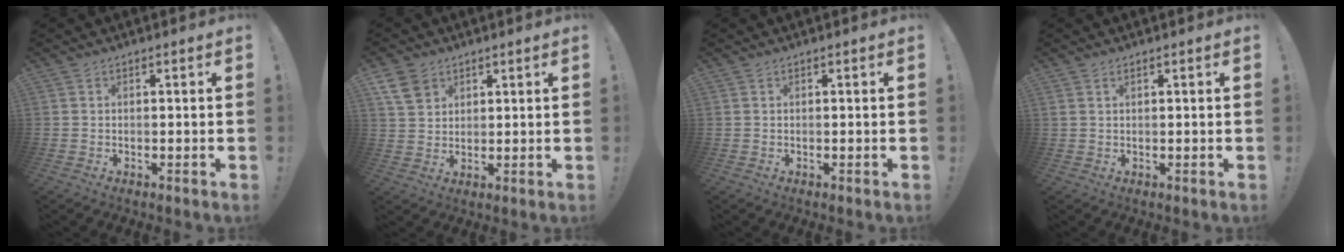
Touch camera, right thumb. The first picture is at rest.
{"total": 7.4, "force": [4.1, 5.2, 3.2], "torque": [-0.058, -0.011, 0.084]}
{"total": 0.0}
{"total": 1.3, "force": [0.7, 0.6, 0.9], "torque": [-0.027, 0.005, 0.015]}